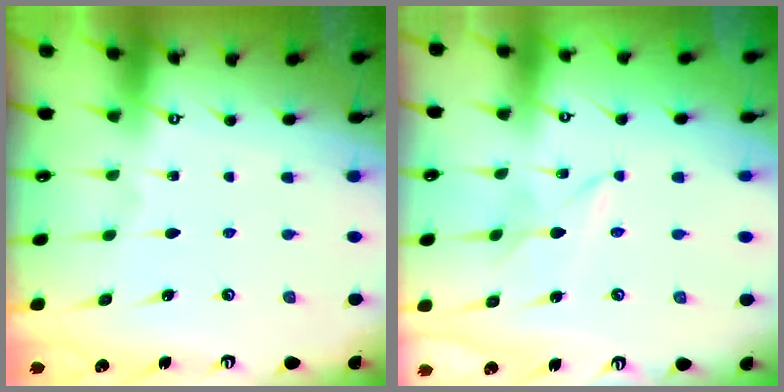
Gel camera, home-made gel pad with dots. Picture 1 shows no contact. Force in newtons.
{"total": 1.5, "press": 1.5, "slide": 0.3}